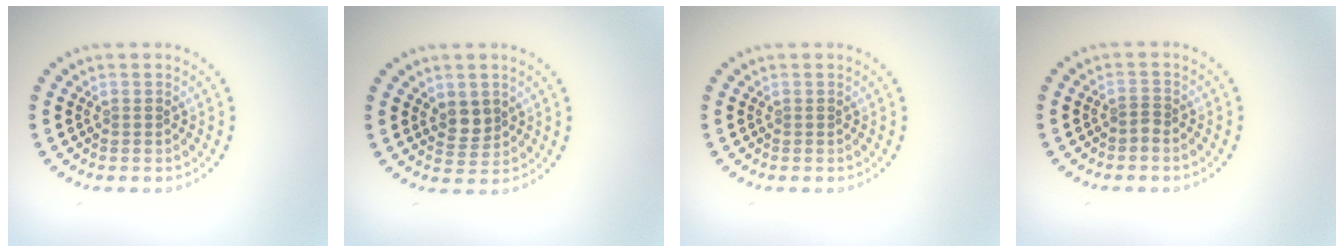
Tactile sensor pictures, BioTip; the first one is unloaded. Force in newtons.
{"total": 2.0, "press": 1.8, "slide": 0.9}
{"total": 0.0}
{"total": 0.7, "press": 0.4, "slide": 0.6}